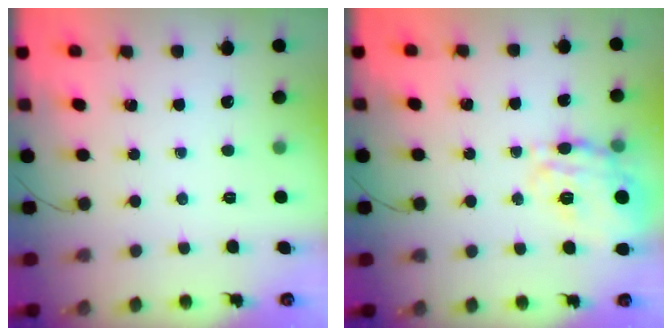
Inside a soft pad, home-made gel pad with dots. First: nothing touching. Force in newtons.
{"total": 16.9, "press": 16.9, "slide": 1.3}